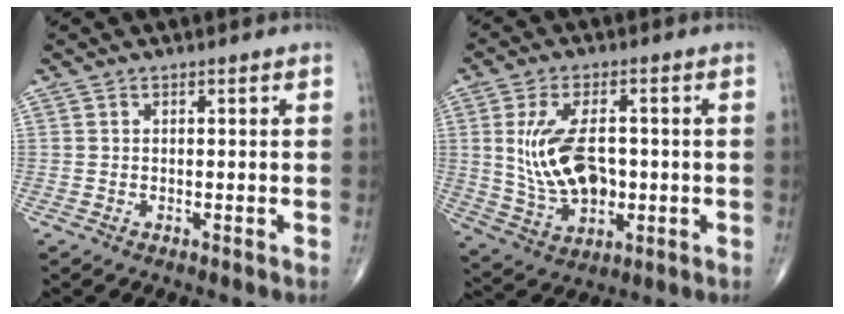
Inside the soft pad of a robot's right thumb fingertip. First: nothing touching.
{"total": 12.9, "force": [0.3, 7.5, 10.5], "torque": [-0.182, -0.001, 0.018]}